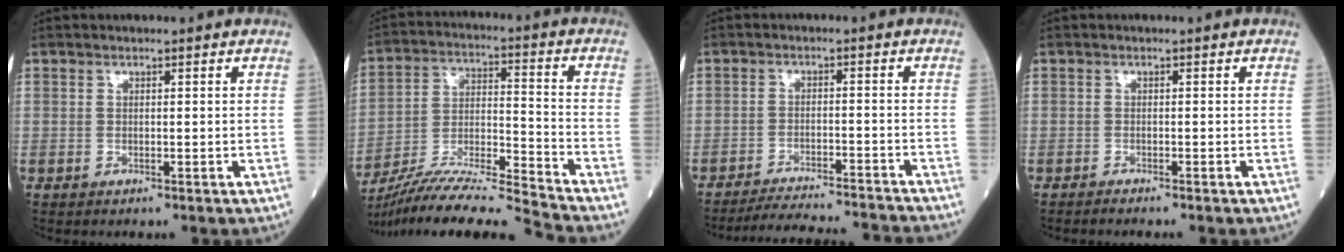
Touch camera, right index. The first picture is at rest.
{"total": 16.0, "force": [-14.7, -2.0, 5.9], "torque": [-0.107, 0.004, -0.261]}
{"total": 13.2, "force": [-12.8, -0.3, 3.2], "torque": [-0.043, -0.006, -0.177]}
{"total": 1.3, "force": [-1.2, -0.1, 0.6], "torque": [-0.011, 0.001, -0.014]}